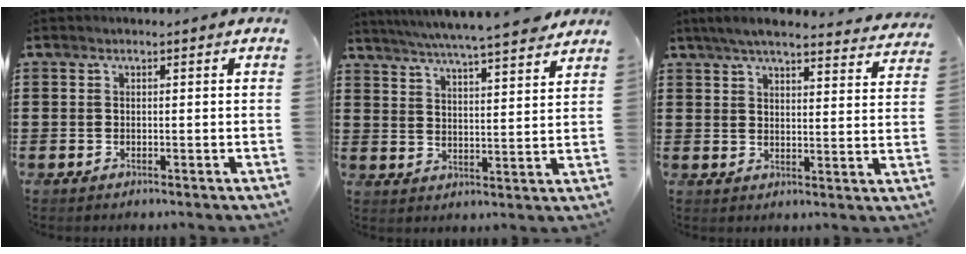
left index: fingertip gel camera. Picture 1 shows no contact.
{"total": 5.7, "force": [5.3, -0.5, 2.0], "torque": [-0.058, -0.033, 0.091]}
{"total": 5.3, "force": [4.7, 0.2, 2.2], "torque": [-0.060, -0.020, 0.083]}